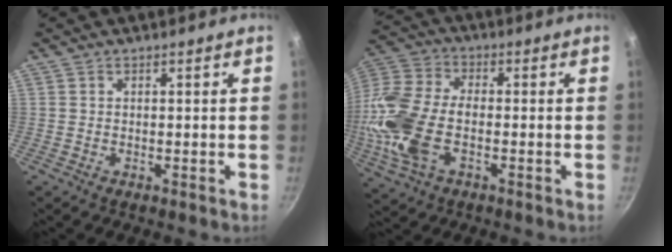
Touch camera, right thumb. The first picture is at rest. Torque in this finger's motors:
{"motor_torque": [2.30, 2.58, 1.73, -0.94, 0.27]}